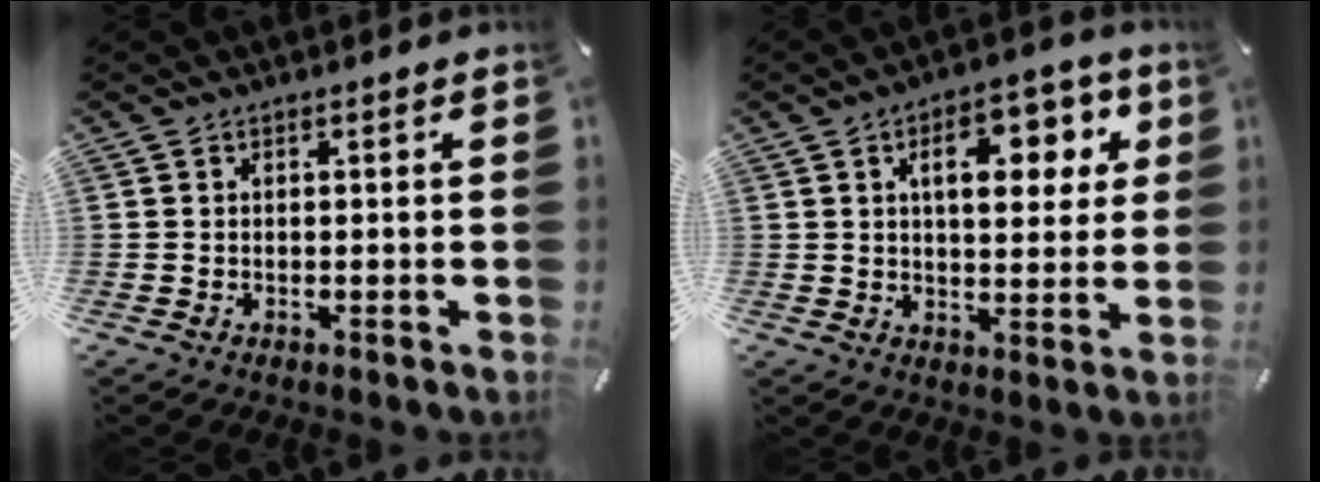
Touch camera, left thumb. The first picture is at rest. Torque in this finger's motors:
{"motor_torque": [2.01, 2.01, 1.28, -1.01, 0.44]}